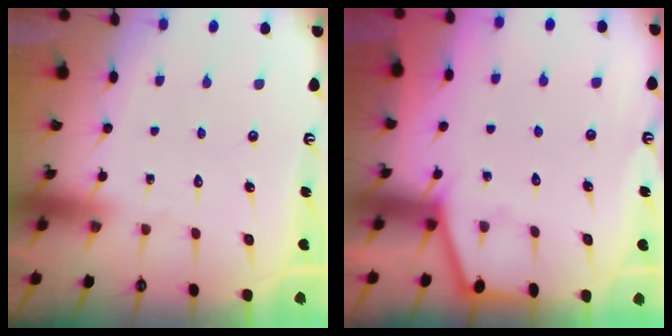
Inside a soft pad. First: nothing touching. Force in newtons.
{"total": 3.2, "press": 3.1, "slide": 0.3}